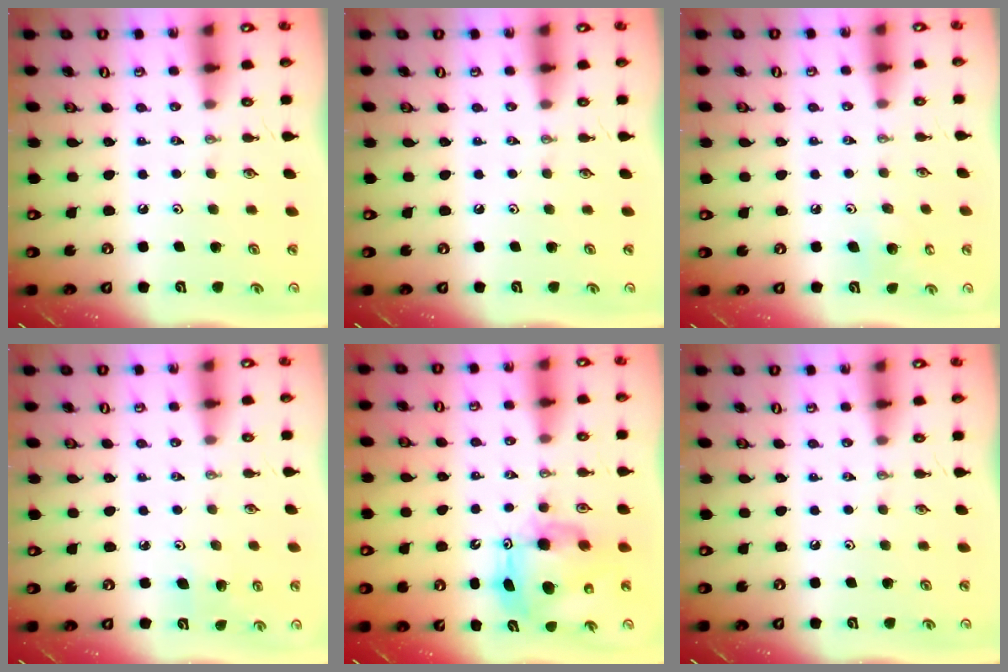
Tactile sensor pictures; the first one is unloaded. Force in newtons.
{"total": 0.0}
{"total": 6.5, "press": 6.5, "slide": 0.6}
{"total": 4.1, "press": 4.0, "slide": 1.0}
{"total": 11.1, "press": 11.0, "slide": 1.2}
{"total": 0.0}